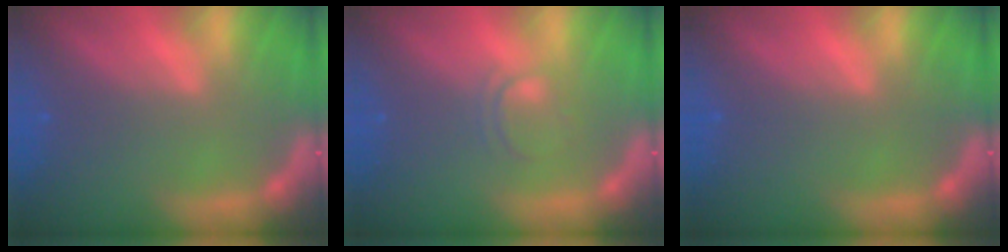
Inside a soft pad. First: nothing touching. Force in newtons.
{"total": 2.0}
{"total": 0.0}